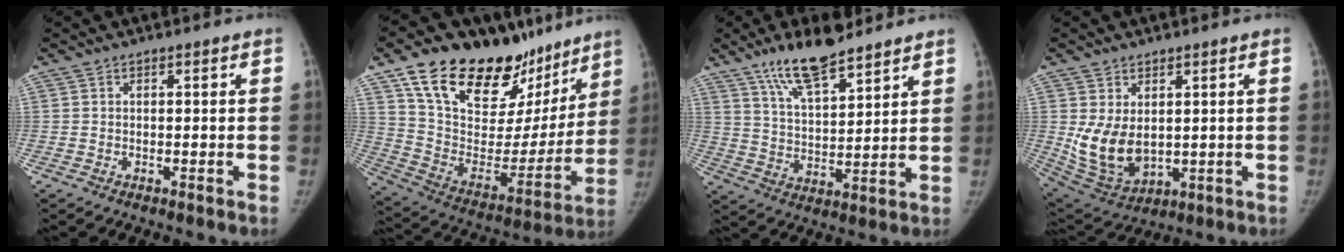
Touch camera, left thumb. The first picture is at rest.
{"total": 30.6, "force": [20.7, 15.4, 16.5], "torque": [-0.222, -0.060, 0.333]}
{"total": 12.7, "force": [9.4, 3.8, 7.7], "torque": [-0.118, -0.050, 0.172]}
{"total": 10.5, "force": [1.1, 7.1, 7.6], "torque": [-0.128, -0.020, 0.048]}